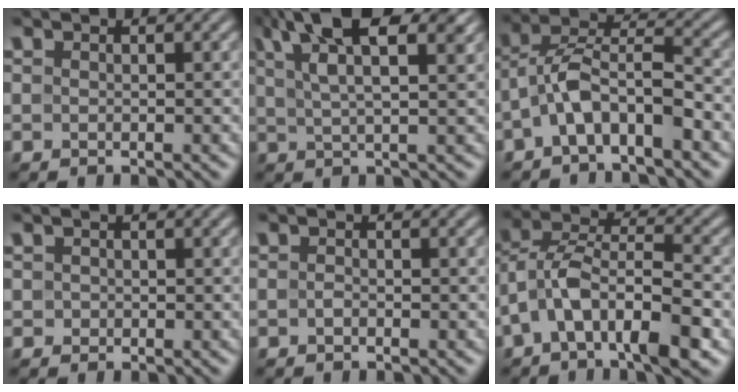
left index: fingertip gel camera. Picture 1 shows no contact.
{"total": 10.5, "force": [5.9, 3.7, 7.8], "torque": [-0.127, 0.038, 0.080]}
{"total": 5.5, "force": [-2.6, 2.1, 4.3], "torque": [-0.084, 0.017, -0.054]}
{"total": 0.6, "force": [0.1, 0.6, 0.1], "torque": [0.000, -0.001, -0.001]}
{"total": 0.5, "force": [-0.3, 0.2, 0.4], "torque": [-0.009, 0.001, -0.007]}
{"total": 8.5, "force": [-3.5, 3.9, 6.8], "torque": [-0.127, 0.010, -0.074]}